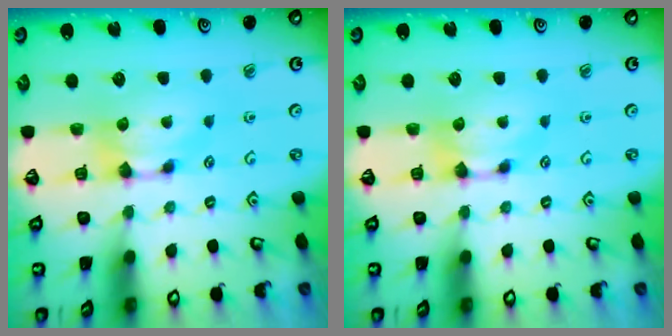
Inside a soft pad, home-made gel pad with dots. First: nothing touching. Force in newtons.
{"total": 0.0}